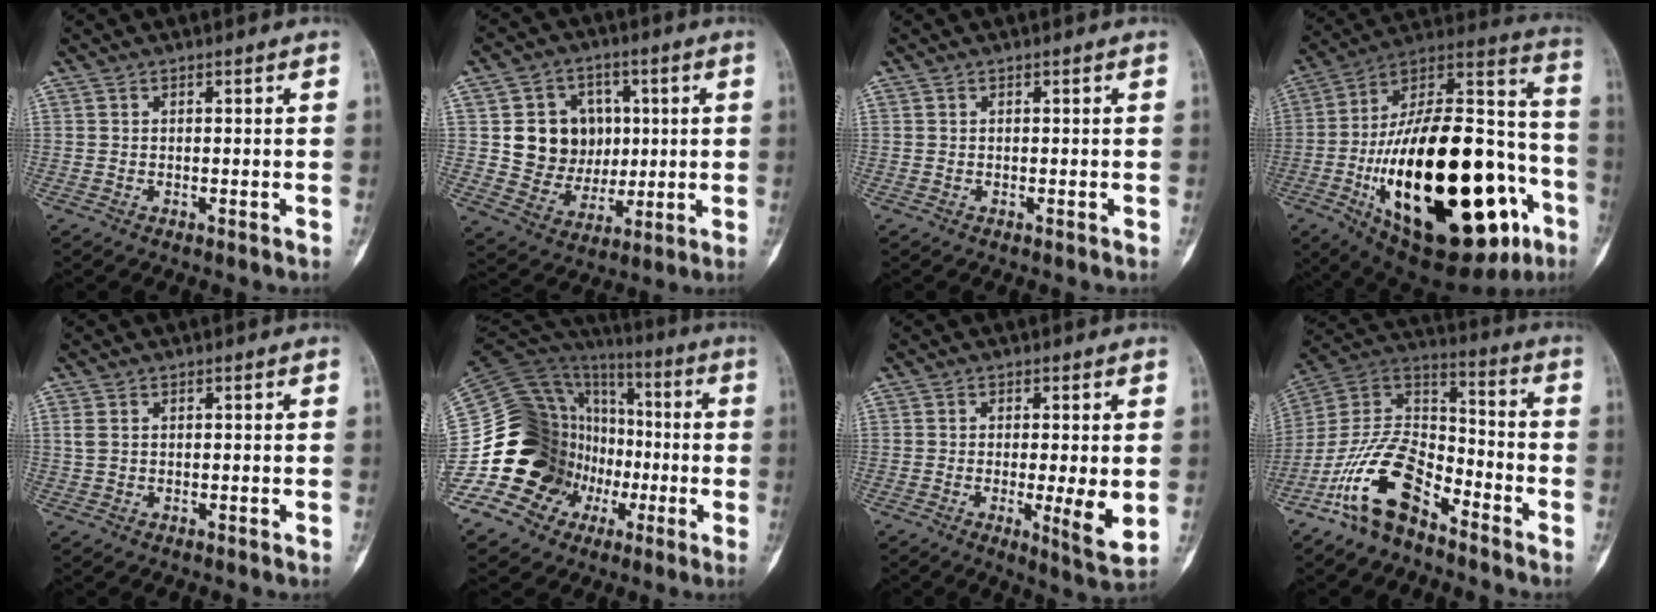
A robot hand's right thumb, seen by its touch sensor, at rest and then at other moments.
{"total": 12.5, "force": [1.9, 11.1, 5.4], "torque": [-0.032, 0.000, 0.046]}
{"total": 0.0}
{"total": 44.9, "force": [-13.0, 19.6, 38.3], "torque": [-0.594, 0.044, -0.187]}
{"total": 1.9, "force": [0.5, 1.3, 1.2], "torque": [-0.036, 0.005, 0.015]}
{"total": 26.1, "force": [-6.2, 21.5, 13.5], "torque": [-0.218, 0.098, -0.097]}
{"total": 7.3, "force": [-0.7, 1.2, 7.2], "torque": [-0.113, -0.021, -0.011]}
{"total": 16.0, "force": [-9.9, 7.9, 9.7], "torque": [-0.165, 0.084, -0.195]}